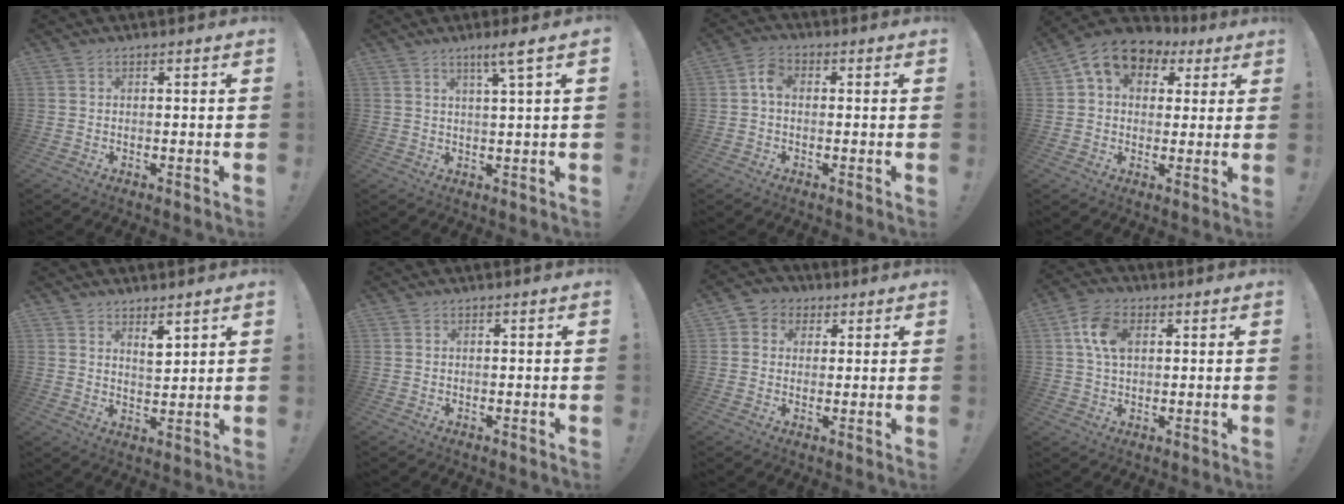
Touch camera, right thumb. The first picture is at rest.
{"total": 4.9, "force": [2.7, -0.5, 4.0], "torque": [-0.062, -0.013, 0.038]}
{"total": 4.5, "force": [-0.1, 3.1, 3.3], "torque": [-0.054, 0.013, -0.002]}
{"total": 9.9, "force": [4.4, 7.4, 4.9], "torque": [-0.078, -0.015, 0.087]}
{"total": 5.5, "force": [4.3, 2.2, 2.6], "torque": [-0.029, -0.033, 0.075]}
{"total": 0.0}
{"total": 4.9, "force": [0.7, 4.7, 1.2], "torque": [-0.015, 0.002, 0.014]}
{"total": 9.4, "force": [2.3, 6.4, 6.5], "torque": [-0.125, 0.008, 0.044]}